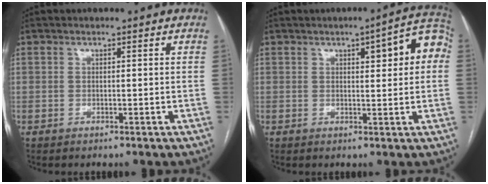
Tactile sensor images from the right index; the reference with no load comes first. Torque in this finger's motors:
{"motor_torque": [0.62, 0.36, 0.37, 0.06]}